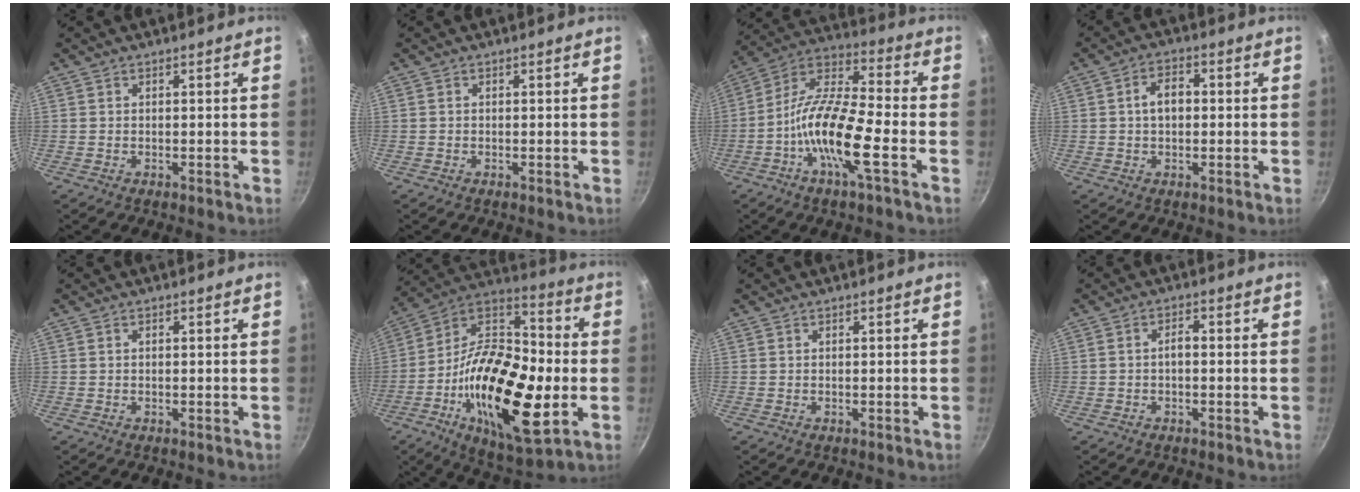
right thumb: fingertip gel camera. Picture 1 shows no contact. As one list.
[{"total": 0.0}, {"total": 15.1, "force": [-5.3, 3.6, 13.6], "torque": [-0.259, 0.041, -0.120]}, {"total": 4.9, "force": [0.4, 3.2, 3.7], "torque": [-0.045, 0.014, 0.000]}, {"total": 0.0}, {"total": 28.3, "force": [-5.7, 12.9, 24.5], "torque": [-0.419, 0.019, -0.110]}, {"total": 0.0}, {"total": 1.7, "force": [-0.5, 0.7, 1.4], "torque": [-0.027, 0.015, -0.011]}]